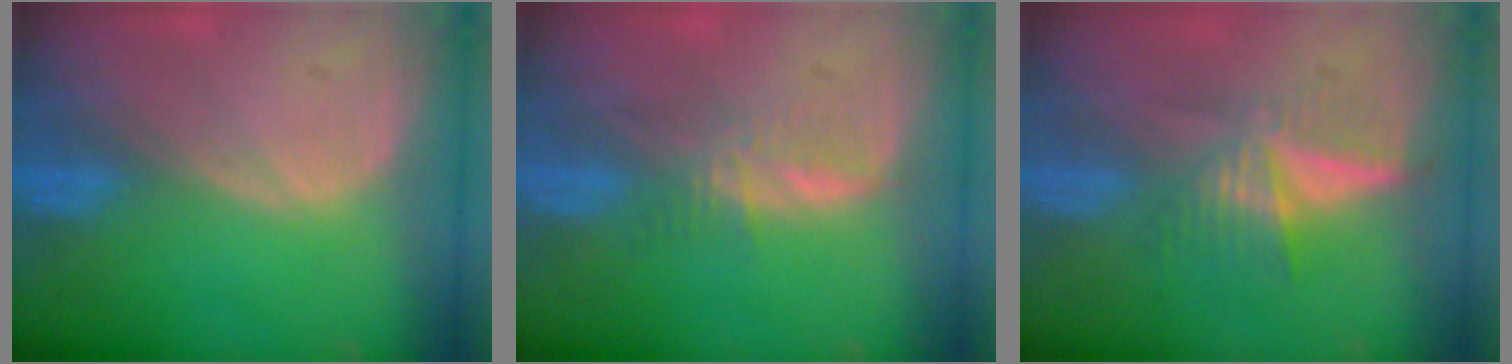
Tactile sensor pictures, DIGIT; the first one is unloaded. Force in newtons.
{"total": 3.4, "press": 3.4, "slide": 0.2}
{"total": 6.5, "press": 5.5, "slide": 3.6}